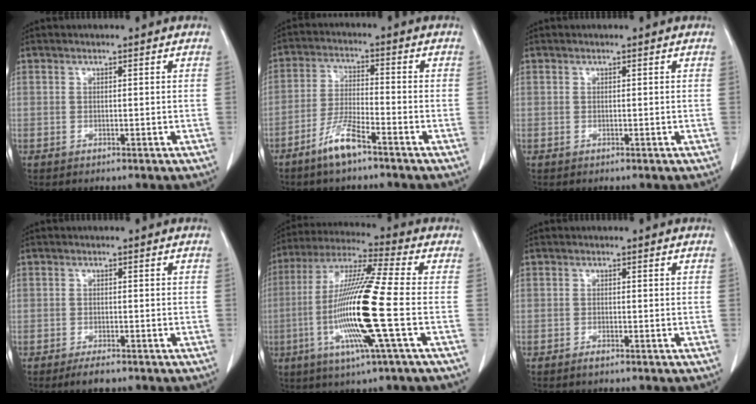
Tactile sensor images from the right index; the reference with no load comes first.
{"total": 6.5, "force": [-4.5, 0.7, 4.6], "torque": [-0.098, -0.007, -0.089]}
{"total": 0.0}
{"total": 2.5, "force": [-1.9, 0.9, 1.4], "torque": [-0.027, -0.002, -0.027]}
{"total": 16.9, "force": [-3.6, -0.7, 16.5], "torque": [-0.334, -0.011, -0.082]}
{"total": 0.9, "force": [-0.7, 0.1, 0.5], "torque": [-0.010, 0.001, -0.010]}